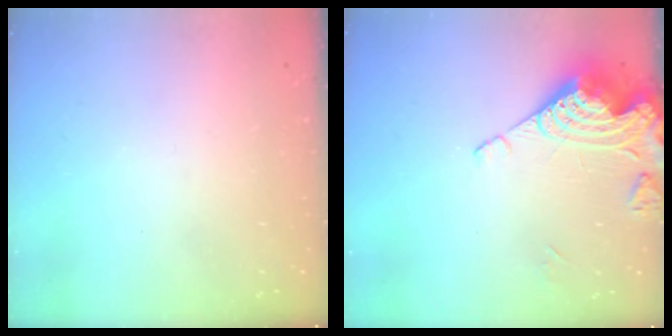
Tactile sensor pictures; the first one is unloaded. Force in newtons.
{"total": 14.8, "press": 14.7, "slide": 1.4}